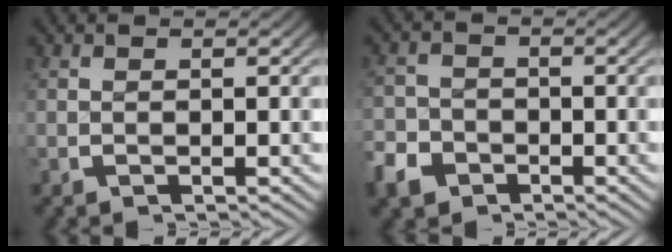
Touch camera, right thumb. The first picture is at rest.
{"total": 4.3, "force": [-3.0, 3.1, 0.3], "torque": [-0.004, -0.017, -0.054]}